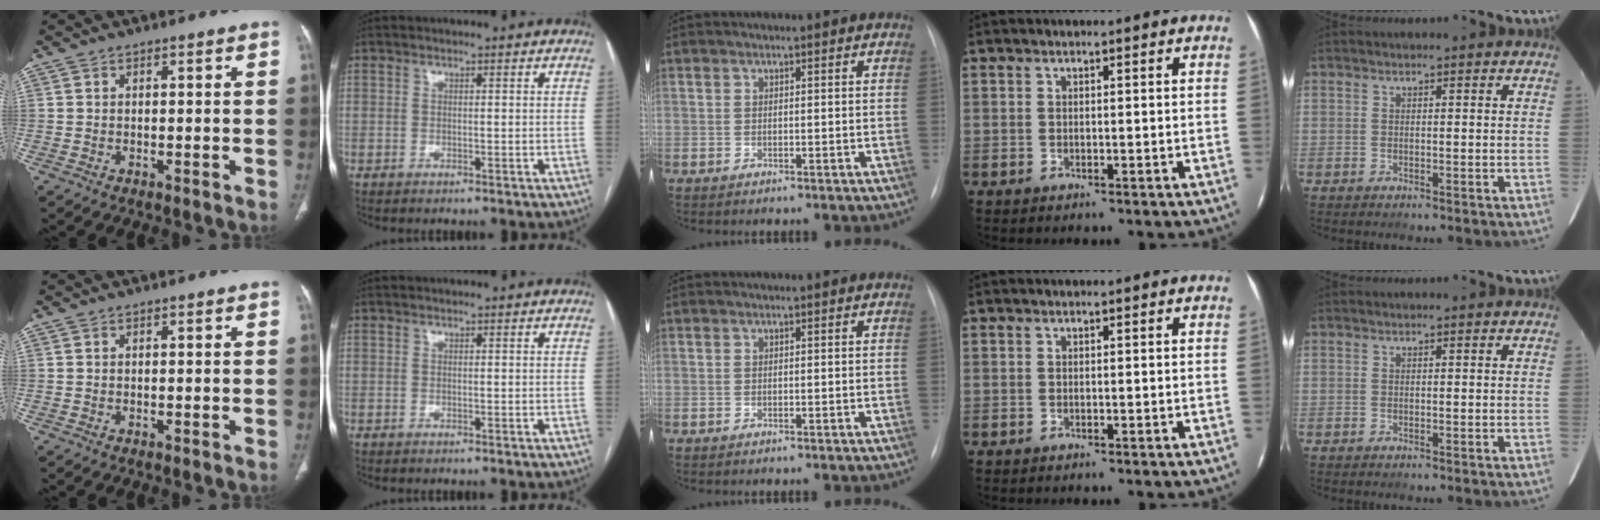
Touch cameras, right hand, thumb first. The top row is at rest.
{}